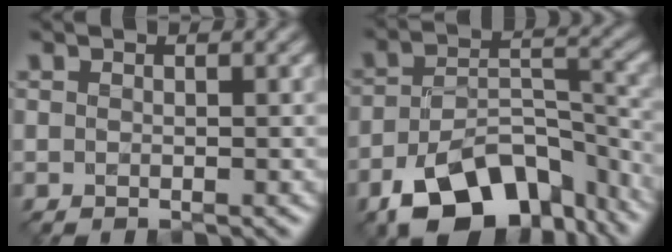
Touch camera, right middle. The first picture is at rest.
{"total": 11.5, "force": [-7.6, 5.7, 6.4], "torque": [-0.108, -0.011, -0.124]}